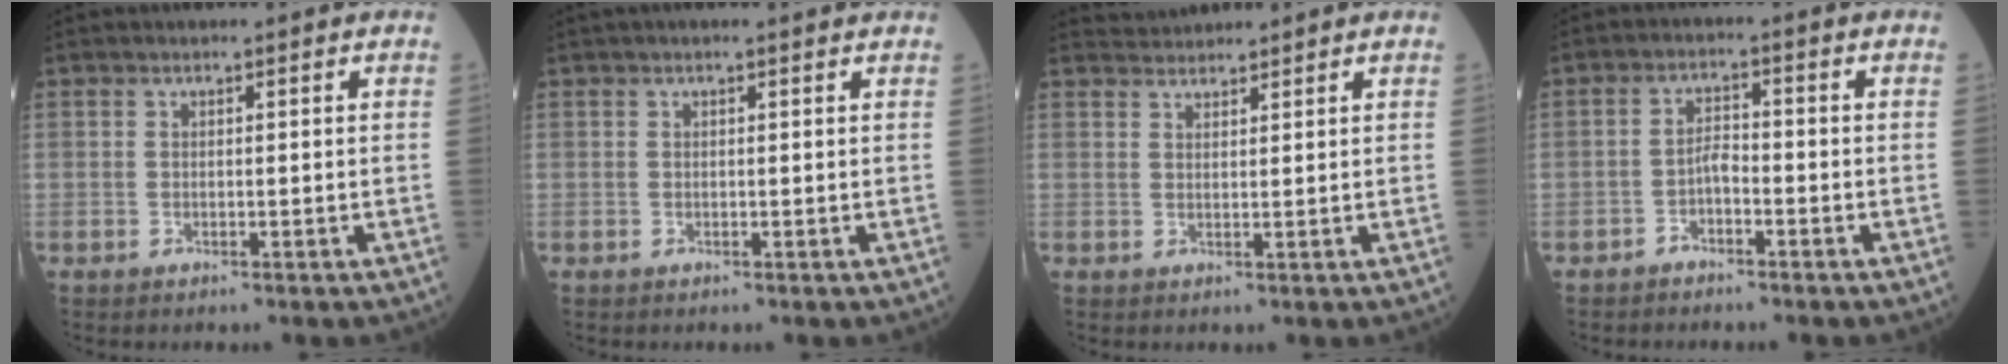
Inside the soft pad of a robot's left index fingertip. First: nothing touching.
{"total": 1.8, "force": [1.6, -0.1, 0.8], "torque": [-0.011, 0.018, 0.019]}
{"total": 2.5, "force": [2.5, 0.1, -0.3], "torque": [-0.006, 0.019, 0.053]}
{"total": 2.3, "force": [-1.5, 0.9, 1.6], "torque": [-0.027, 0.005, -0.030]}